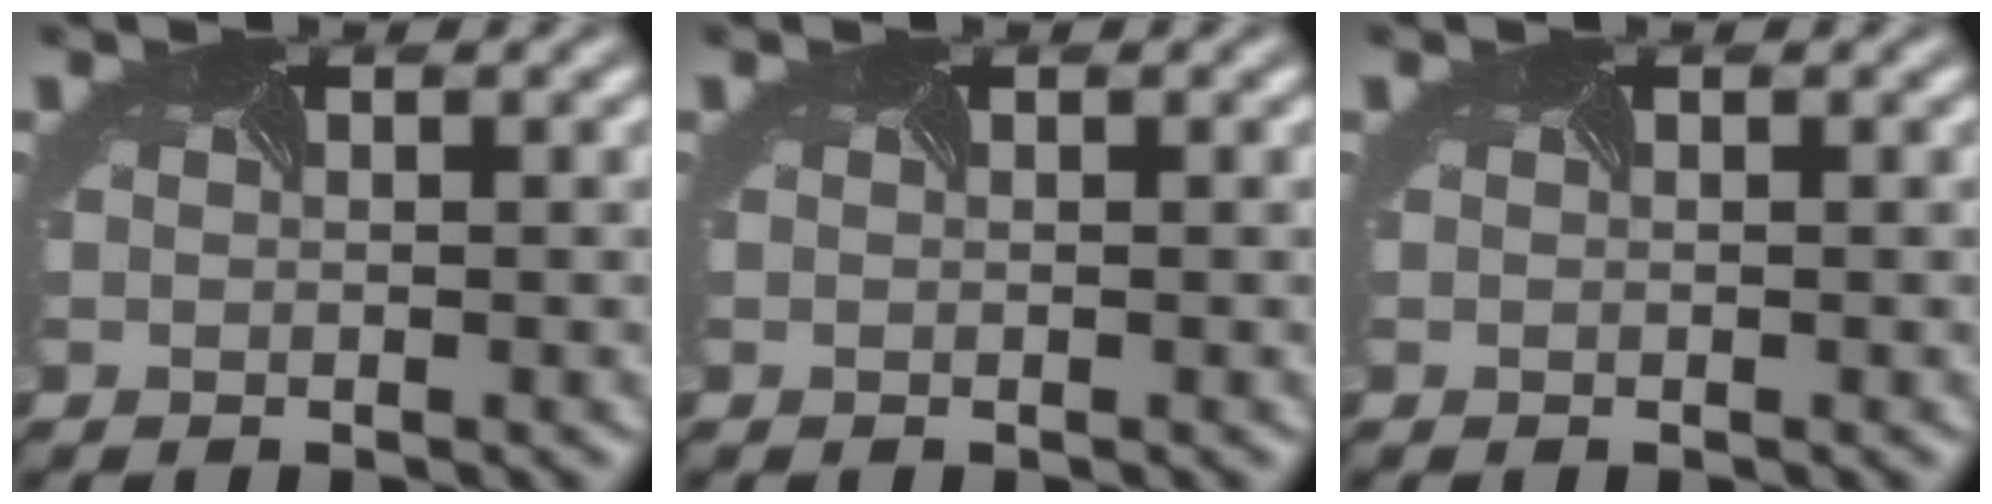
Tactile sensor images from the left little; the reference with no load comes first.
{"total": 0.0}
{"total": 0.0}